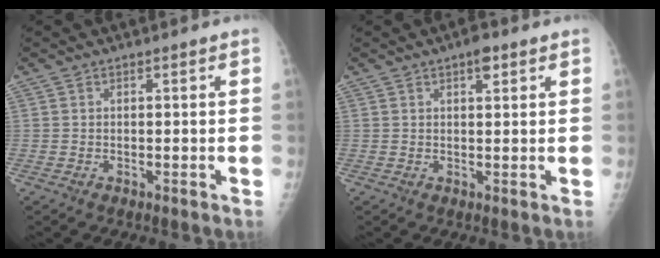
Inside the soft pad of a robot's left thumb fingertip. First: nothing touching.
{"total": 2.8, "force": [1.6, 1.1, 2.0], "torque": [-0.022, -0.005, 0.020]}